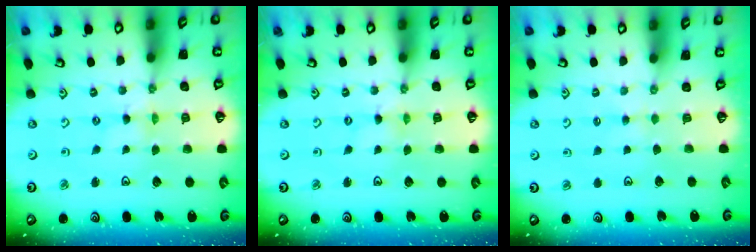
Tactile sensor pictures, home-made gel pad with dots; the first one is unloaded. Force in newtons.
{"total": 0.0}
{"total": 1.5, "press": 1.5, "slide": 0.4}